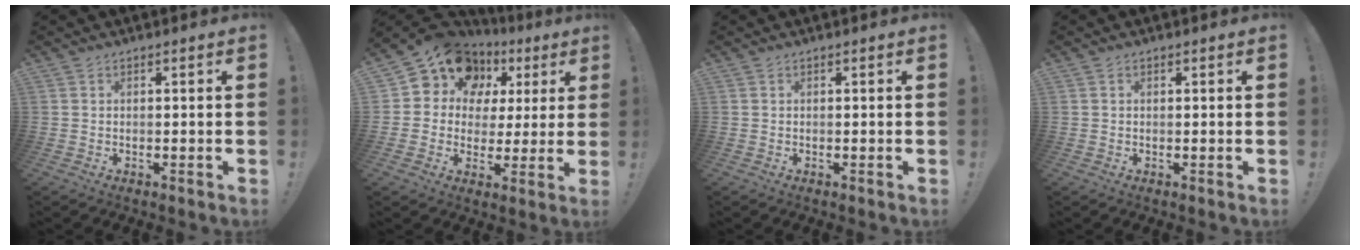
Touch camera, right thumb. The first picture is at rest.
{"total": 13.5, "force": [8.2, 9.6, 4.6], "torque": [-0.081, -0.059, 0.160]}
{"total": 0.0}
{"total": 0.0}